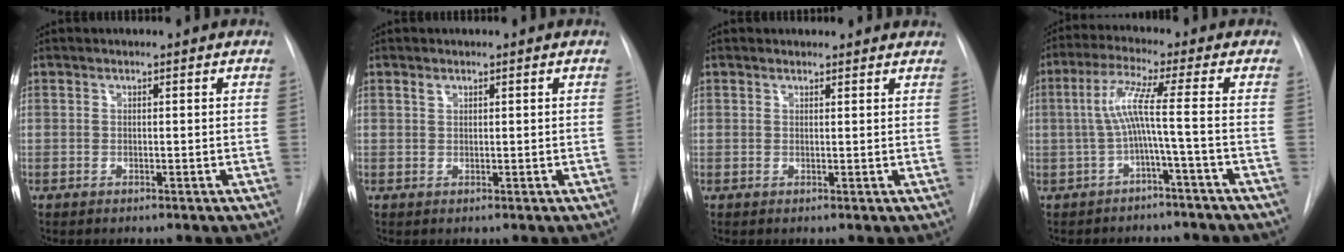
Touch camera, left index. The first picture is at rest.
{"total": 0.7, "force": [0.6, 0.3, 0.3], "torque": [-0.006, 0.003, 0.011]}
{"total": 4.0, "force": [3.8, 1.0, 0.2], "torque": [0.001, 0.008, 0.037]}
{"total": 6.1, "force": [-1.3, -1.5, 5.8], "torque": [-0.122, 0.022, -0.020]}